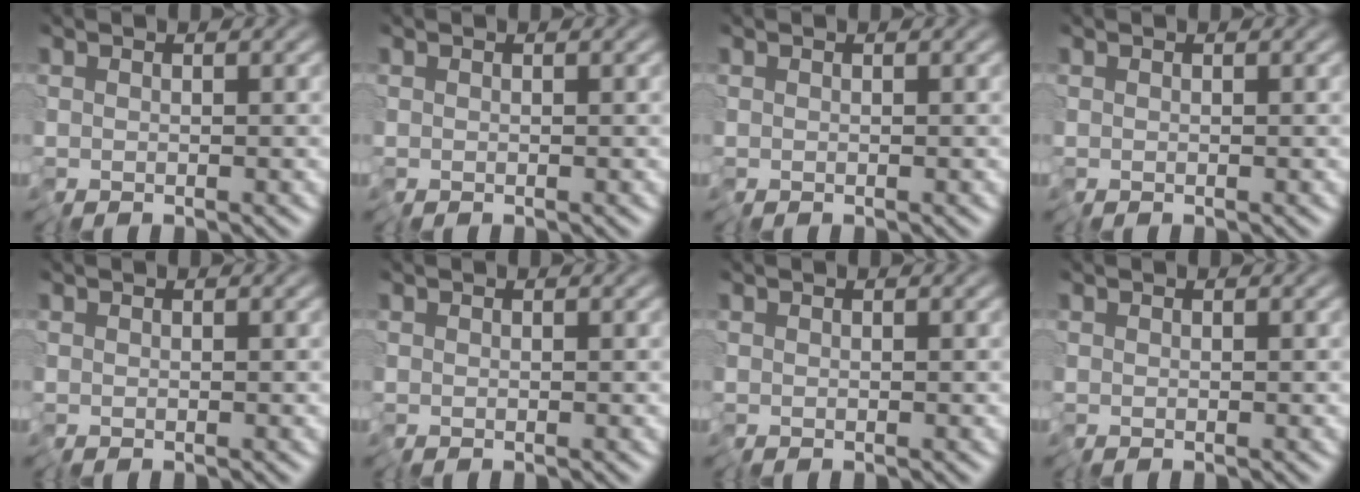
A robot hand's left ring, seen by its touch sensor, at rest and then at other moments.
{"total": 0.0}
{"total": 0.0}
{"total": 0.0}
{"total": 0.0}
{"total": 0.0}
{"total": 0.0}
{"total": 0.0}